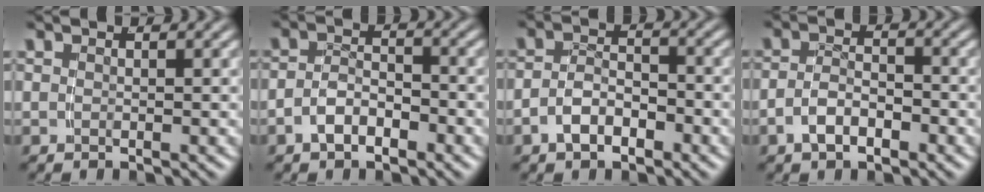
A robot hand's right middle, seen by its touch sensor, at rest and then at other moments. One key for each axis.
{"total": 3.0, "fx": -2.0, "fy": 1.6, "fz": 1.5, "tx": -0.020, "ty": -0.003, "tz": -0.035}
{"total": 3.5, "fx": -2.1, "fy": 2.1, "fz": 1.8, "tx": -0.025, "ty": -0.003, "tz": -0.037}
{"total": 3.0, "fx": -1.8, "fy": 1.5, "fz": 1.7, "tx": -0.025, "ty": -0.003, "tz": -0.032}